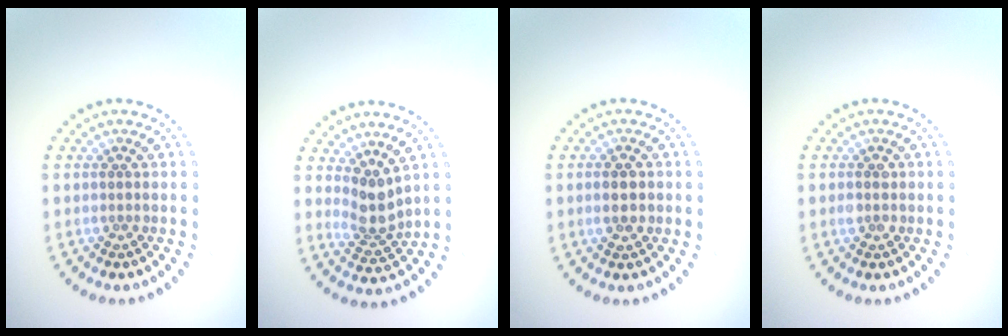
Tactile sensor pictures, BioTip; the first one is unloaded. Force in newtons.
{"total": 2.7, "press": 2.1, "slide": 1.8}
{"total": 2.2, "press": 2.2, "slide": 0.4}
{"total": 1.2, "press": 1.2, "slide": 0.3}